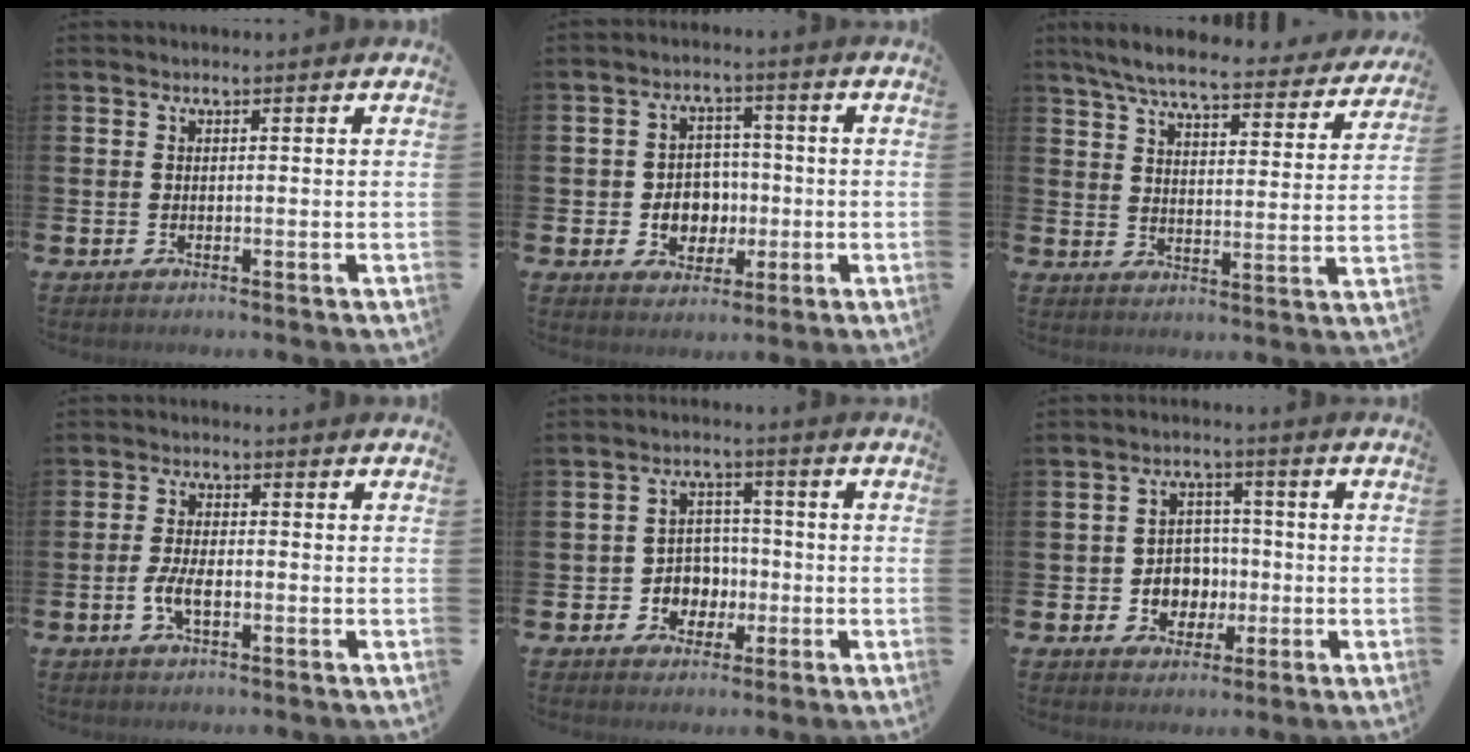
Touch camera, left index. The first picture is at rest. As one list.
[{"total": 4.9, "force": [-0.5, 4.5, 1.8], "torque": [-0.032, 0.003, -0.016]}, {"total": 7.0, "force": [6.3, 0.9, 2.9], "torque": [-0.077, -0.041, 0.104]}, {"total": 3.6, "force": [-0.9, 1.6, 3.1], "torque": [-0.067, 0.005, -0.016]}, {"total": 4.5, "force": [-0.7, 4.3, 1.0], "torque": [-0.025, 0.000, -0.020]}, {"total": 4.7, "force": [-0.6, 4.4, 1.6], "torque": [-0.035, 0.003, -0.017]}]